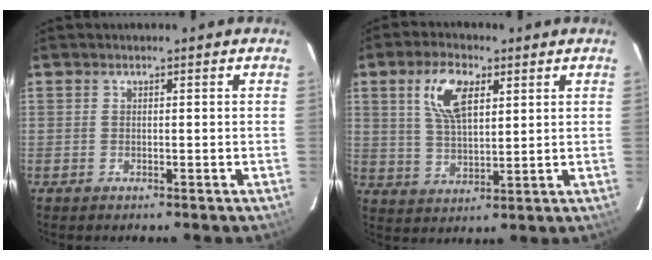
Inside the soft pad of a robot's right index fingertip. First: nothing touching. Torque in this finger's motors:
{"motor_torque": [1.04, 0.51, 0.58, 0.07]}